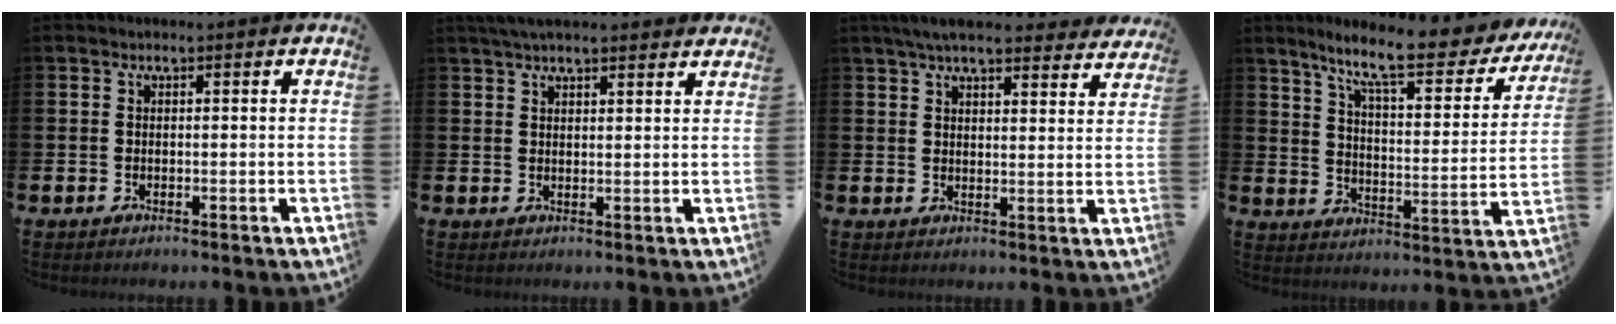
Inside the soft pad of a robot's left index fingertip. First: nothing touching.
{"total": 3.7, "force": [3.3, 0.6, 1.4], "torque": [-0.031, -0.005, 0.061]}
{"total": 6.2, "force": [5.7, 1.1, 2.1], "torque": [-0.044, -0.023, 0.102]}
{"total": 9.8, "force": [8.0, 1.6, 5.4], "torque": [-0.122, -0.051, 0.128]}